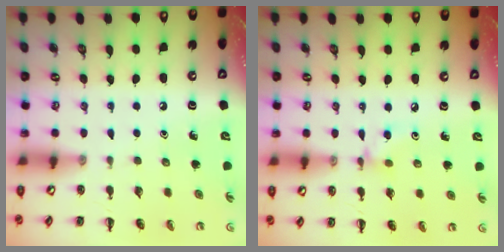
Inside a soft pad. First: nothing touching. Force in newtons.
{"total": 3.9, "press": 3.8, "slide": 0.8}